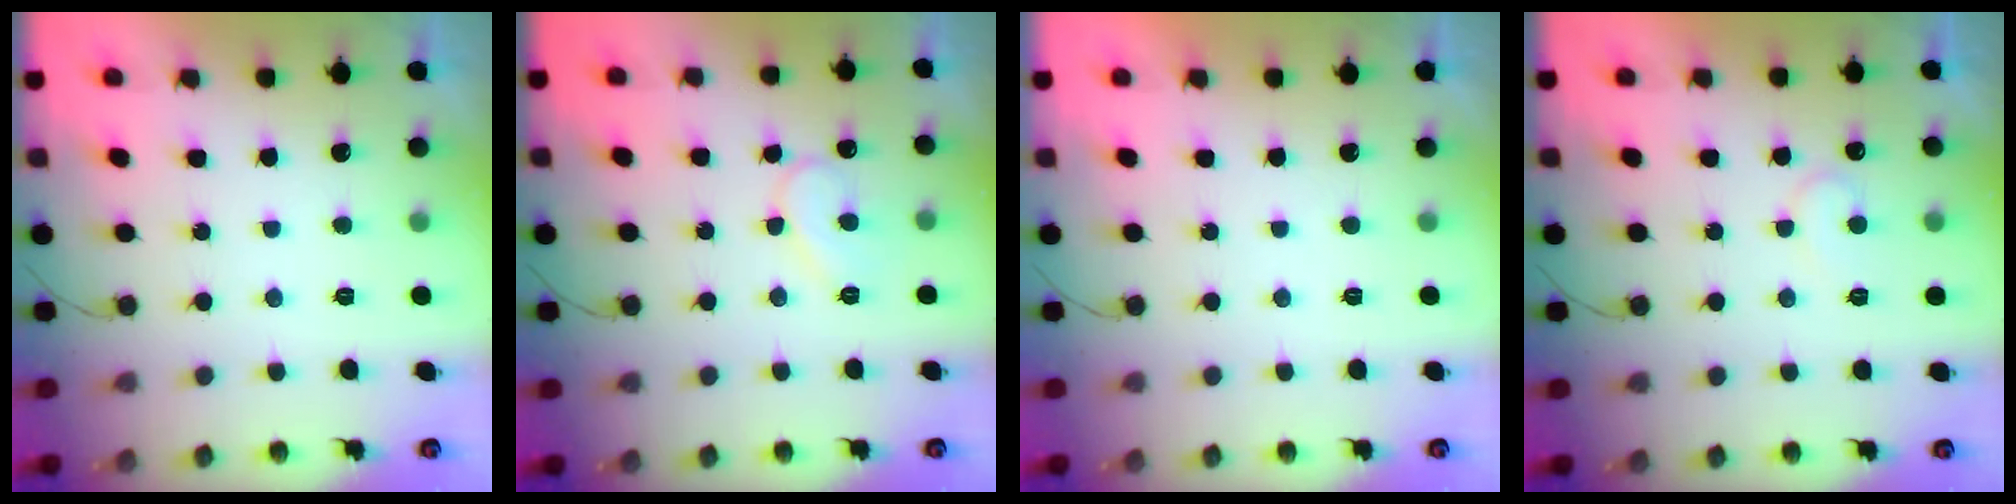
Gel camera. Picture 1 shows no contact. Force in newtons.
{"total": 8.8, "press": 8.7, "slide": 0.8}
{"total": 1.8, "press": 1.8, "slide": 0.0}
{"total": 8.2, "press": 8.1, "slide": 0.4}